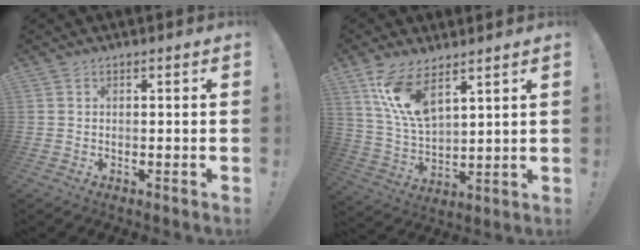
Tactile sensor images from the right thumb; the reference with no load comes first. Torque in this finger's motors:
{"motor_torque": [0.25, 0.43, 0.84, 0.67, 0.07]}